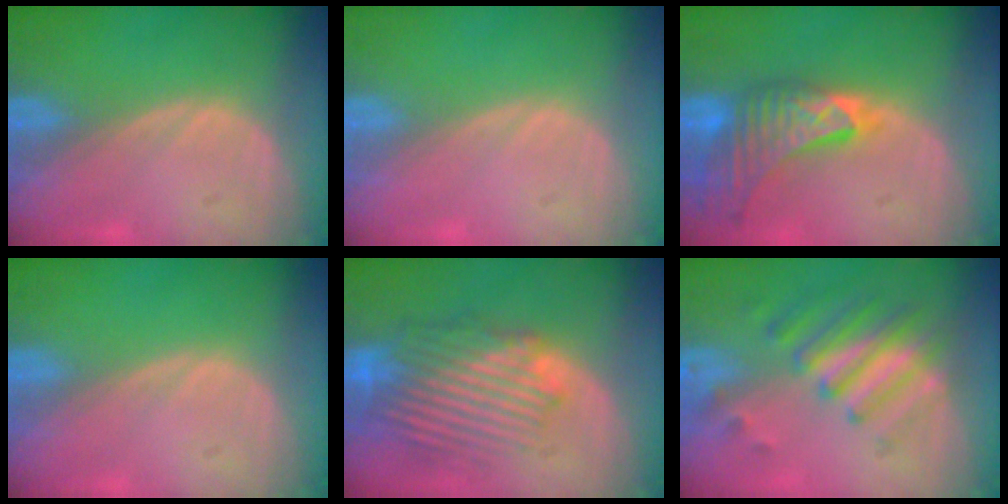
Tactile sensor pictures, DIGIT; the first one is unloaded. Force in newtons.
{"total": 0.0}
{"total": 9.2, "press": 8.2, "slide": 4.2}
{"total": 0.0}
{"total": 9.8, "press": 9.1, "slide": 3.5}
{"total": 7.7, "press": 6.8, "slide": 3.5}